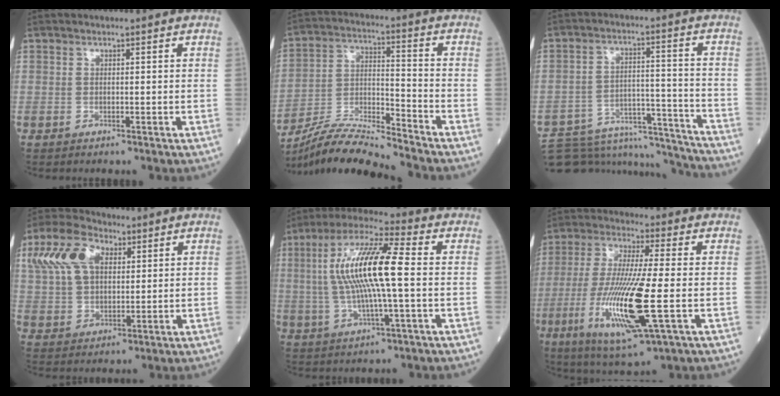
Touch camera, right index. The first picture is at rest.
{"total": 12.2, "force": [-11.6, -0.7, 3.8], "torque": [-0.076, 0.002, -0.217]}
{"total": 18.2, "force": [-17.6, 3.3, 3.6], "torque": [-0.070, 0.027, -0.253]}
{"total": 12.0, "force": [4.9, 7.1, 8.4], "torque": [-0.191, 0.033, 0.097]}
{"total": 15.0, "force": [1.0, 2.0, 14.8], "torque": [-0.297, 0.015, 0.015]}
{"total": 16.3, "force": [-4.0, 1.4, 15.7], "torque": [-0.327, -0.028, -0.070]}